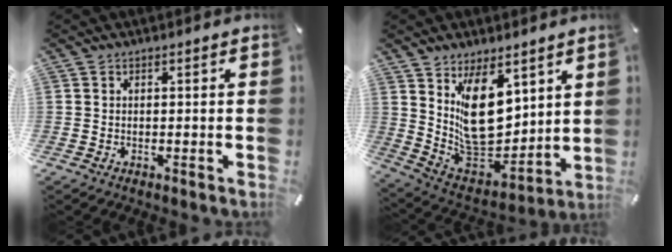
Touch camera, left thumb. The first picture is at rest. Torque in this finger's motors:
{"motor_torque": [2.54, 2.47, 1.90, -0.82, 0.21]}